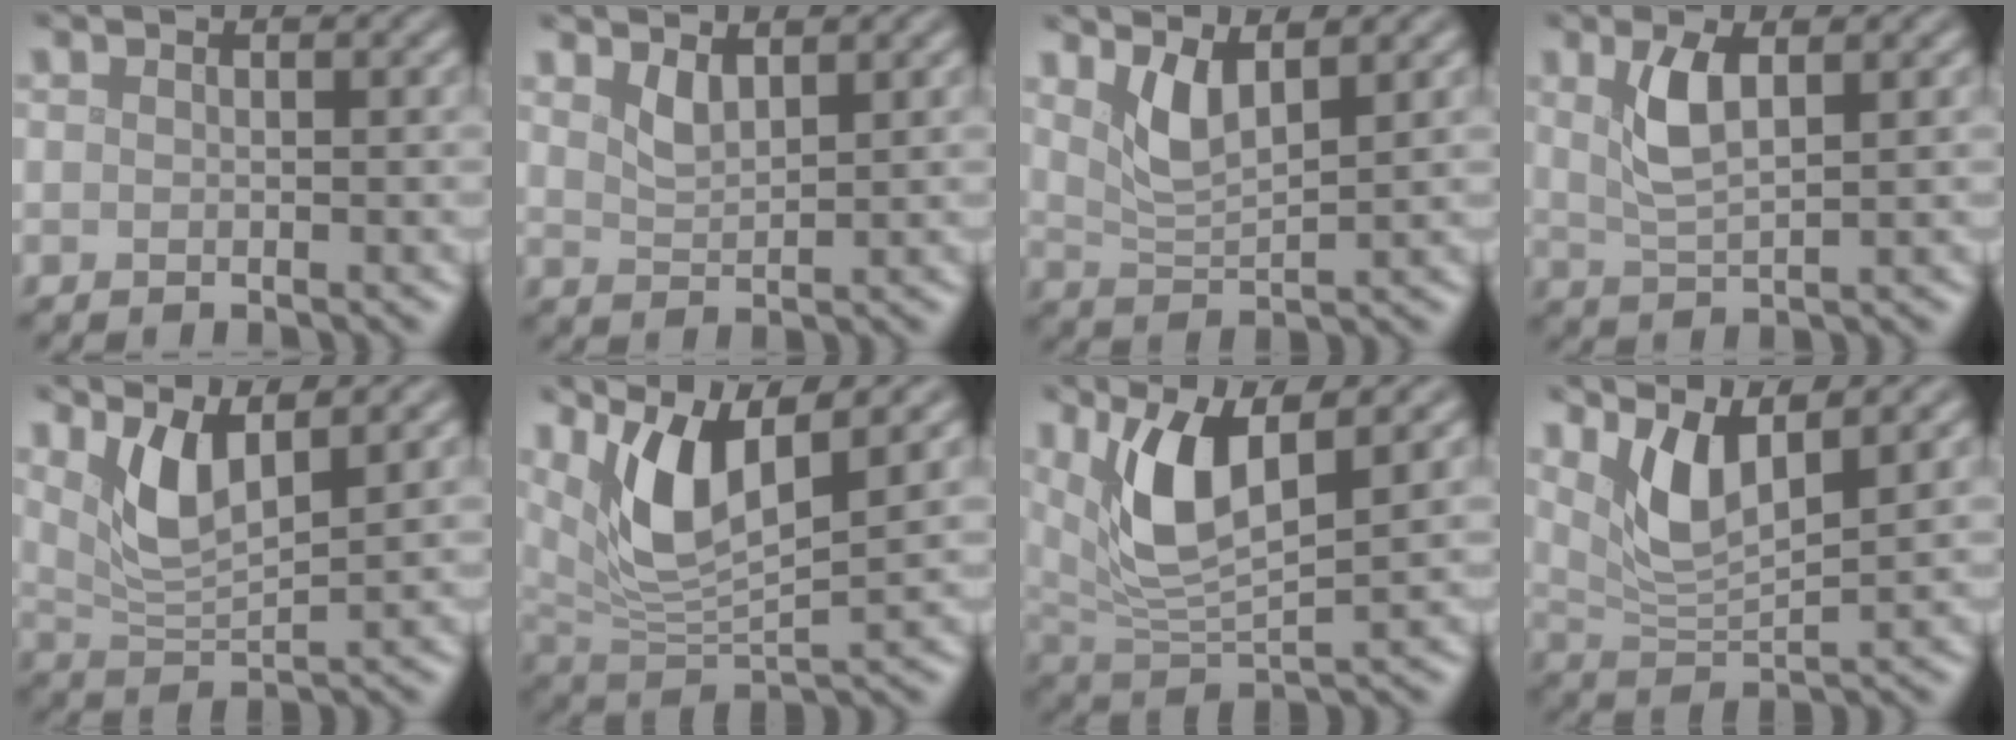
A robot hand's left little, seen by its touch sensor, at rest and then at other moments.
{"total": 1.8, "force": [1.4, 0.5, 1.1], "torque": [-0.025, -0.006, 0.031]}
{"total": 3.2, "force": [2.0, 0.8, 2.4], "torque": [-0.053, -0.011, 0.046]}
{"total": 3.5, "force": [1.4, 1.2, 3.0], "torque": [-0.065, -0.001, 0.030]}
{"total": 4.1, "force": [2.2, 1.2, 3.3], "torque": [-0.075, -0.010, 0.049]}
{"total": 6.7, "force": [3.3, 2.1, 5.4], "torque": [-0.112, -0.010, 0.065]}
{"total": 6.5, "force": [2.6, 2.3, 5.5], "torque": [-0.120, -0.008, 0.053]}
{"total": 4.5, "force": [2.5, 1.3, 3.5], "torque": [-0.077, -0.009, 0.054]}